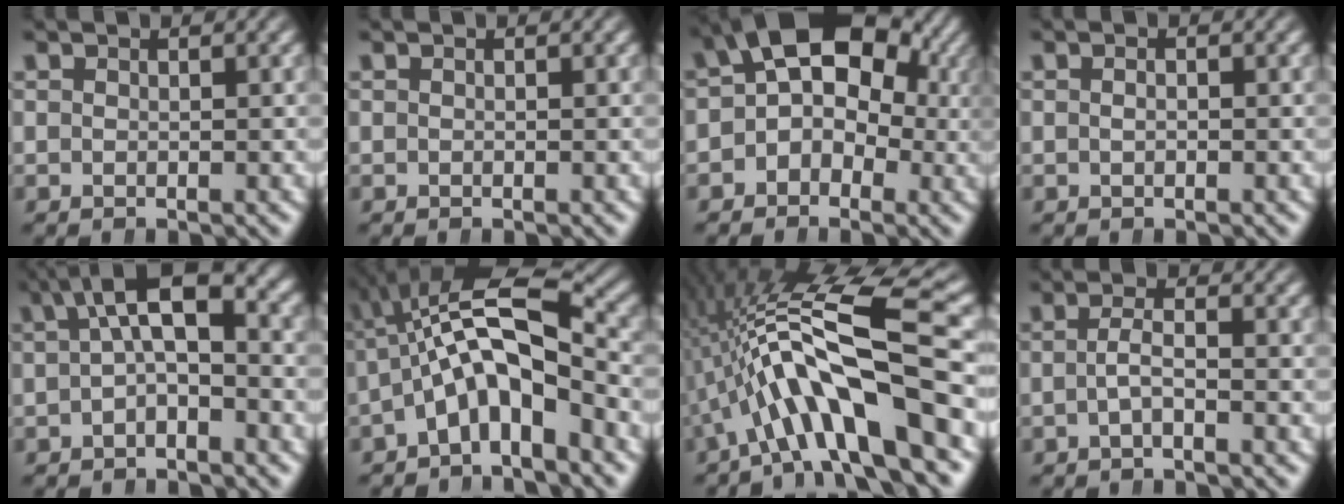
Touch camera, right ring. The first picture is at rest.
{"total": 0.0}
{"total": 12.7, "force": [2.7, 8.8, 8.8], "torque": [-0.146, -0.013, 0.030]}
{"total": 0.6, "force": [-0.3, -0.1, 0.4], "torque": [-0.009, -0.006, -0.003]}
{"total": 6.2, "force": [1.3, 2.7, 5.5], "torque": [-0.081, 0.011, 0.014]}
{"total": 9.8, "force": [1.0, 5.5, 8.0], "torque": [-0.155, -0.007, 0.017]}
{"total": 9.6, "force": [1.4, 2.9, 9.0], "torque": [-0.163, 0.002, 0.028]}
{"total": 1.9, "force": [-1.1, -0.2, 1.5], "torque": [-0.027, -0.005, -0.017]}